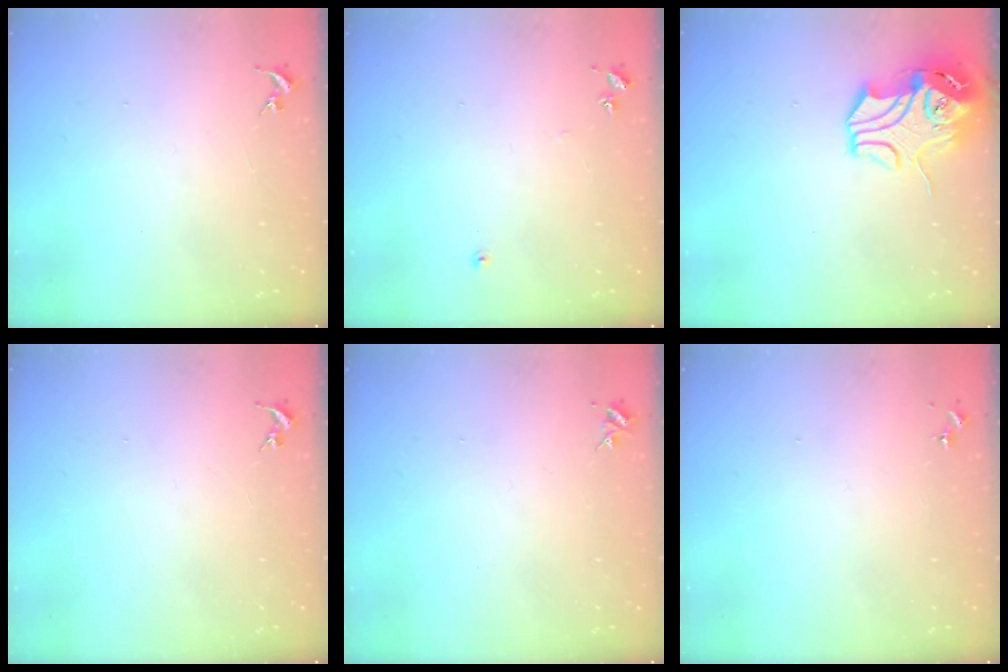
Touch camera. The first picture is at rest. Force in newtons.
{"total": 5.6, "press": 5.6, "slide": 0.7}
{"total": 12.7, "press": 12.5, "slide": 1.8}
{"total": 0.0}
{"total": 4.0, "press": 4.0, "slide": 0.5}
{"total": 0.0}